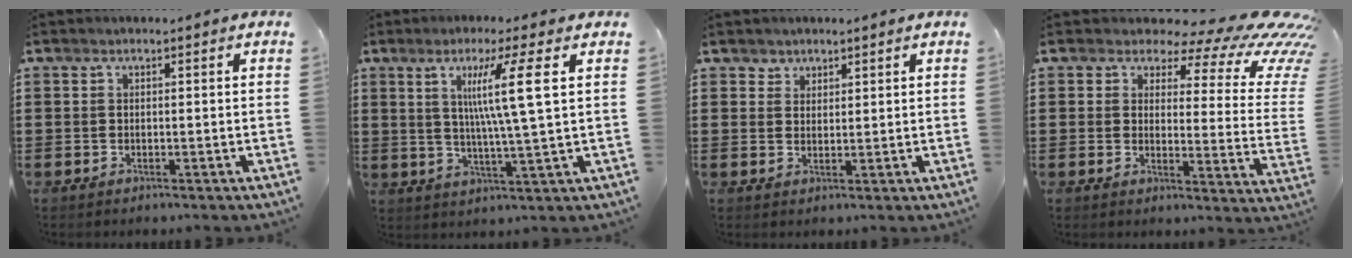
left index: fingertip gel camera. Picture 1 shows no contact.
{"total": 9.3, "force": [2.8, -0.4, 8.8], "torque": [-0.174, 0.003, 0.039]}
{"total": 2.1, "force": [1.6, 1.3, -0.2], "torque": [-0.003, 0.005, 0.031]}
{"total": 8.3, "force": [5.6, 3.1, 5.4], "torque": [-0.091, -0.040, 0.095]}